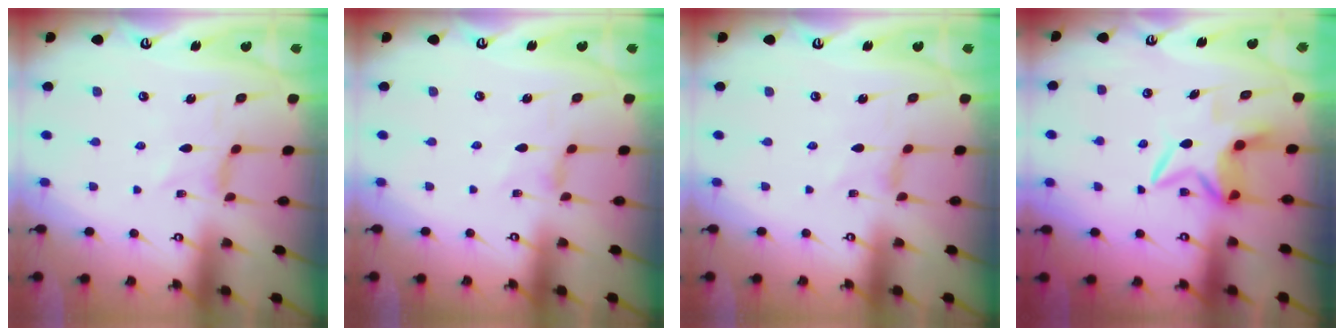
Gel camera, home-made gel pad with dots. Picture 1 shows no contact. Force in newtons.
{"total": 1.1, "press": 1.0, "slide": 0.4}
{"total": 0.0}
{"total": 6.2, "press": 6.2, "slide": 0.6}